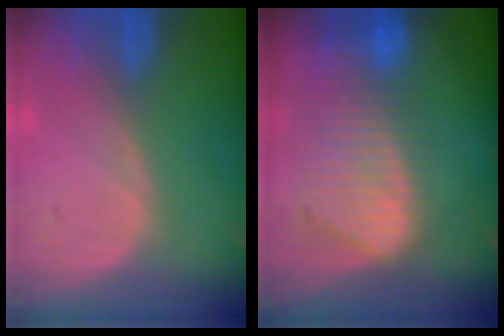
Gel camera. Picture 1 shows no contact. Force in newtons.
{"total": 10.3, "press": 8.7, "slide": 5.6}